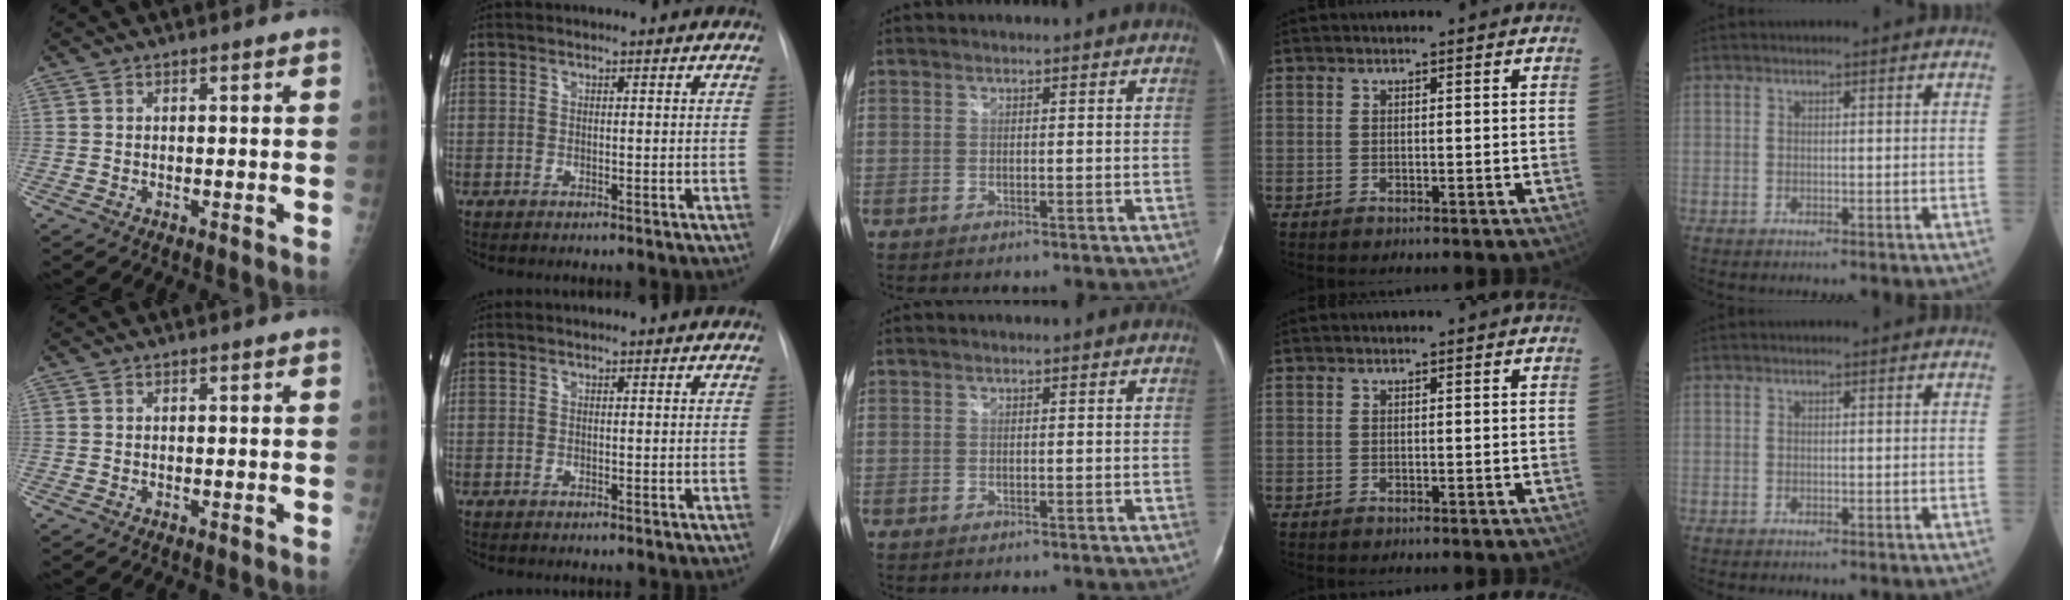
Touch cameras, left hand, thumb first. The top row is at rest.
{}